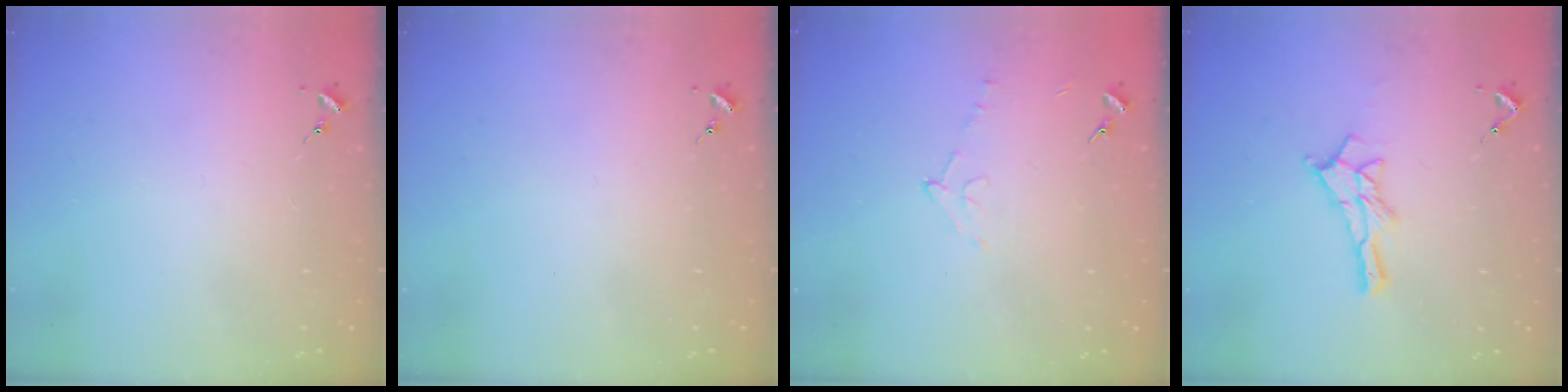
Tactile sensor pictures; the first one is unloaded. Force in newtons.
{"total": 0.0}
{"total": 4.9, "press": 4.8, "slide": 1.3}
{"total": 10.1, "press": 10.1, "slide": 0.4}